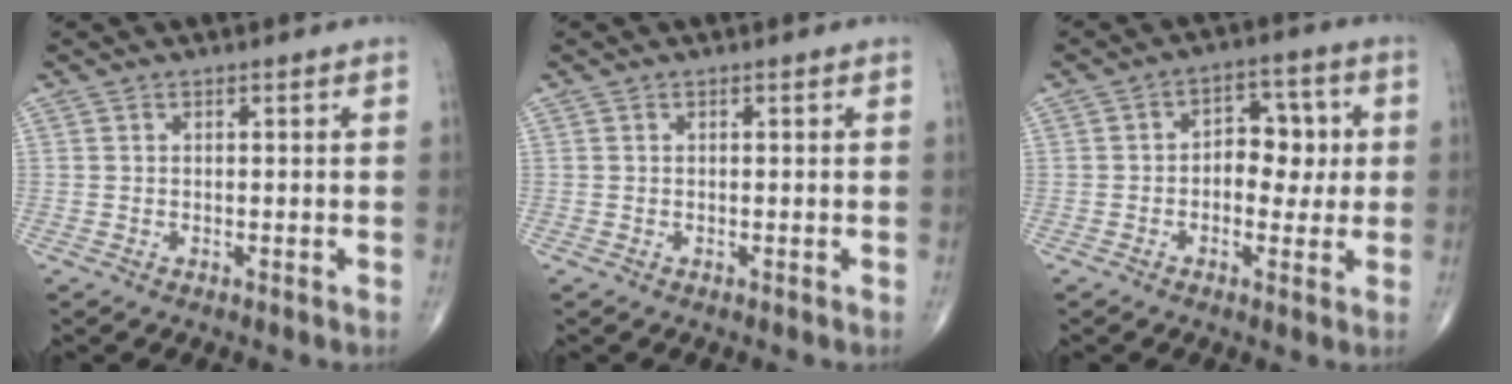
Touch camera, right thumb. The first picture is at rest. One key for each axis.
{"total": 0.0}
{"total": 8.1, "fx": 0.2, "fy": 5.4, "fz": 6.0, "tx": -0.042, "ty": 0.018, "tz": -0.002}